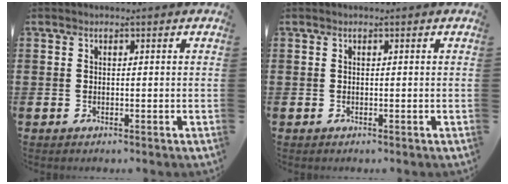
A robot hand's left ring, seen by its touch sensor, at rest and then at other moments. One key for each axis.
{"total": 0.0}